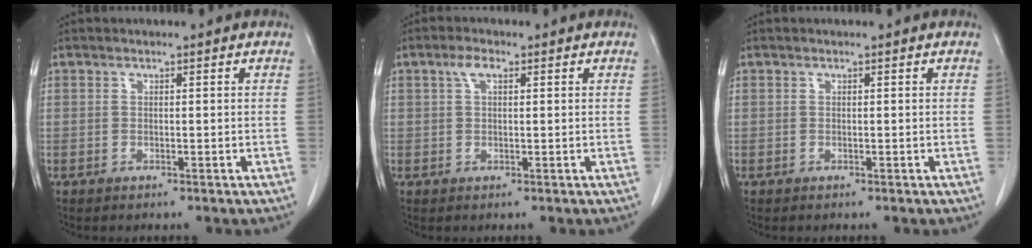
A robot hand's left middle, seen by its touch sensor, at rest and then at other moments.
{"total": 2.2, "force": [1.0, 0.9, 1.8], "torque": [-0.039, 0.010, 0.022]}
{"total": 0.0}